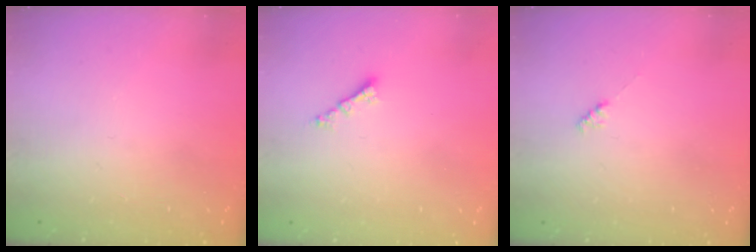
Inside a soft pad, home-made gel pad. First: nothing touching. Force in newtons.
{"total": 2.0, "press": 2.0, "slide": 0.4}
{"total": 2.0, "press": 1.9, "slide": 0.5}